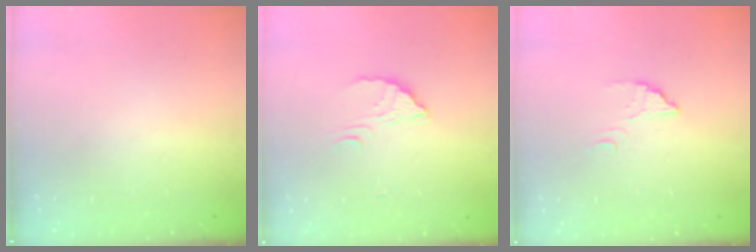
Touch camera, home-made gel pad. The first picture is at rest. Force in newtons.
{"total": 2.7, "press": 2.7, "slide": 0.2}
{"total": 3.8, "press": 3.8, "slide": 0.3}